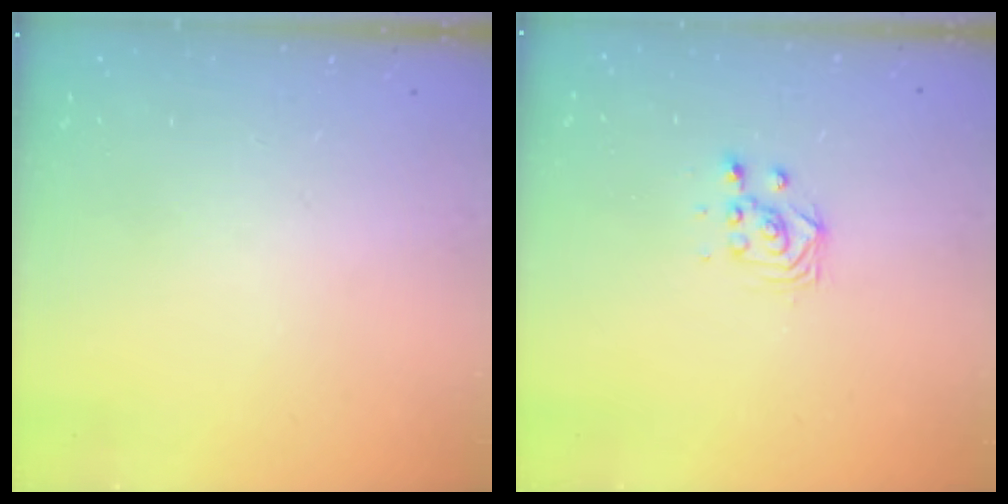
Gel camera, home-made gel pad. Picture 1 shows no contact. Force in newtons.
{"total": 2.9, "press": 2.9, "slide": 0.4}